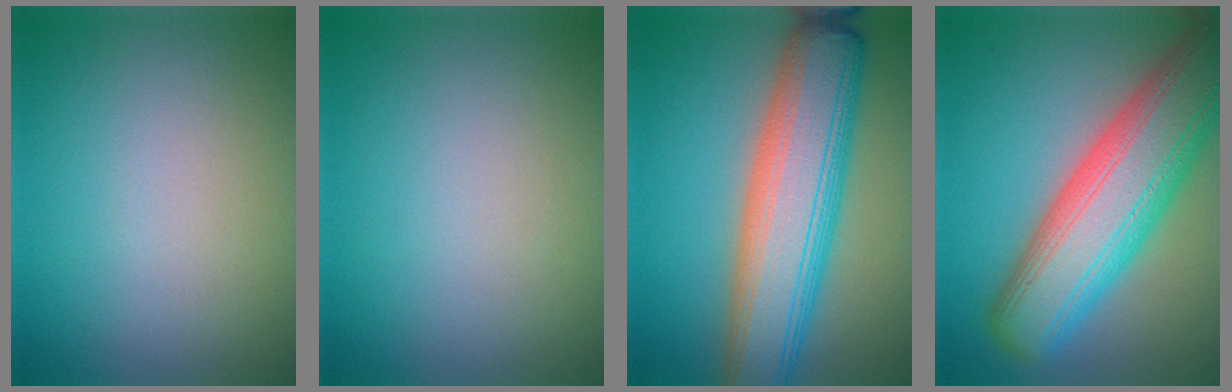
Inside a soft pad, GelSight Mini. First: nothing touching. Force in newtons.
{"total": 0.0}
{"total": 10.6, "press": 10.6, "slide": 0.3}
{"total": 12.4, "press": 12.4, "slide": 0.7}